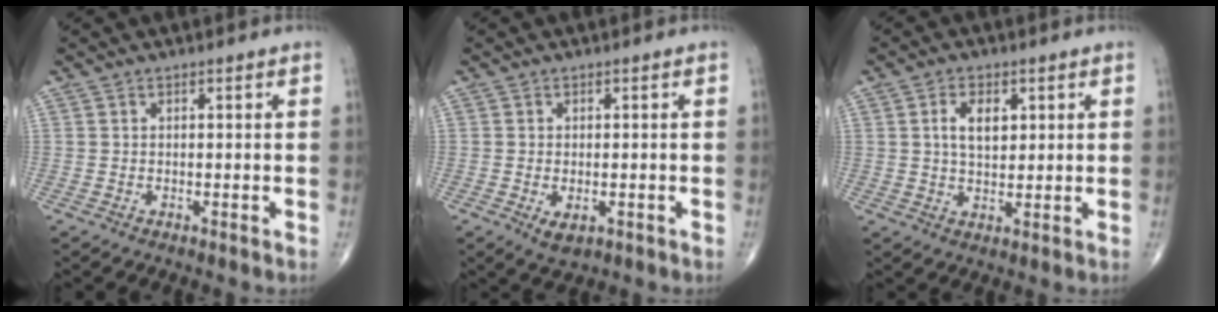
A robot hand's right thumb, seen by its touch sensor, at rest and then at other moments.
{"total": 3.1, "force": [-1.0, 1.7, 2.3], "torque": [-0.034, -0.002, -0.009]}
{"total": 5.7, "force": [1.7, 3.2, 4.4], "torque": [-0.062, -0.007, 0.029]}